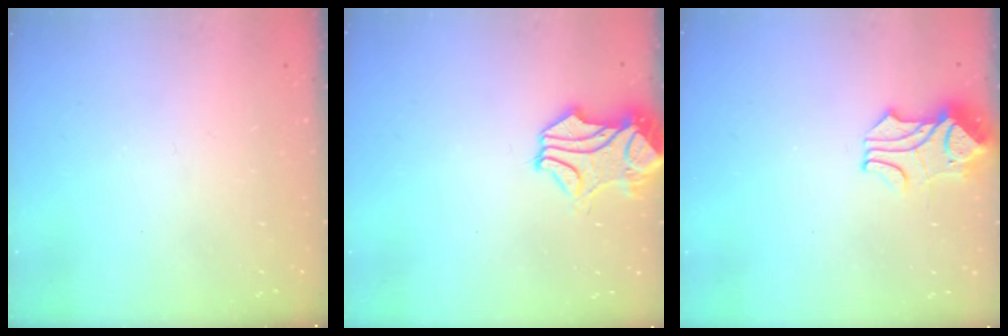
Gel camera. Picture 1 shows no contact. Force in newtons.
{"total": 1.7, "press": 1.1, "slide": 1.2}
{"total": 1.8, "press": 1.4, "slide": 1.2}